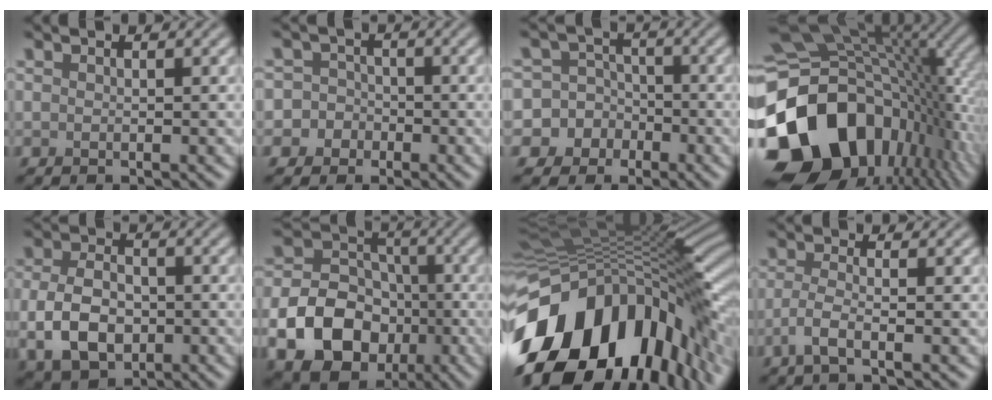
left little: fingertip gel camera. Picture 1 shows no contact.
{"total": 5.2, "force": [-2.2, 4.7, 0.5], "torque": [0.016, 0.008, -0.064]}
{"total": 10.3, "force": [-3.8, 9.5, 1.2], "torque": [-0.044, 0.003, -0.090]}
{"total": 20.0, "force": [-5.1, 14.4, 12.9], "torque": [-0.286, -0.026, -0.081]}
{"total": 6.0, "force": [-1.4, 3.9, 4.3], "torque": [-0.090, -0.006, -0.029]}
{"total": 11.8, "force": [-4.3, 9.3, 6.0], "torque": [-0.117, -0.016, -0.095]}
{"total": 18.6, "force": [-6.8, 10.8, 13.5], "torque": [-0.273, -0.015, -0.119]}
{"total": 2.3, "force": [-1.1, 0.5, 2.0], "torque": [-0.043, -0.001, -0.033]}